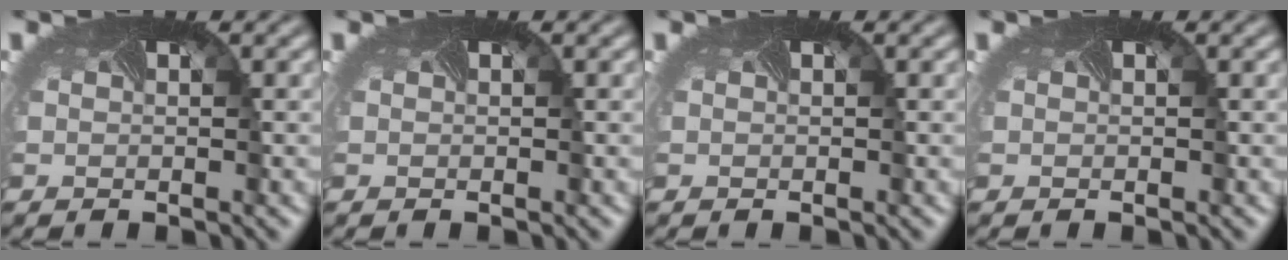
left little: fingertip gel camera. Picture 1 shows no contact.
{"total": 0.0}
{"total": 0.0}
{"total": 0.0}